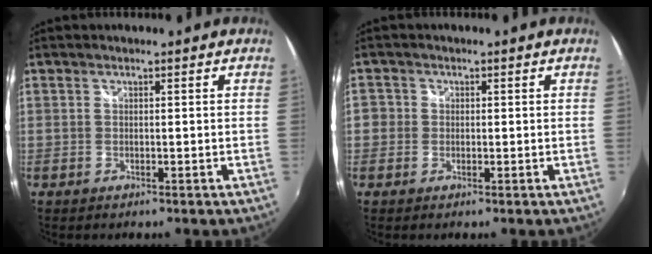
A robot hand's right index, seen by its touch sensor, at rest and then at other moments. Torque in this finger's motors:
{"motor_torque": [0.36, 0.39, 0.03, 0.05]}